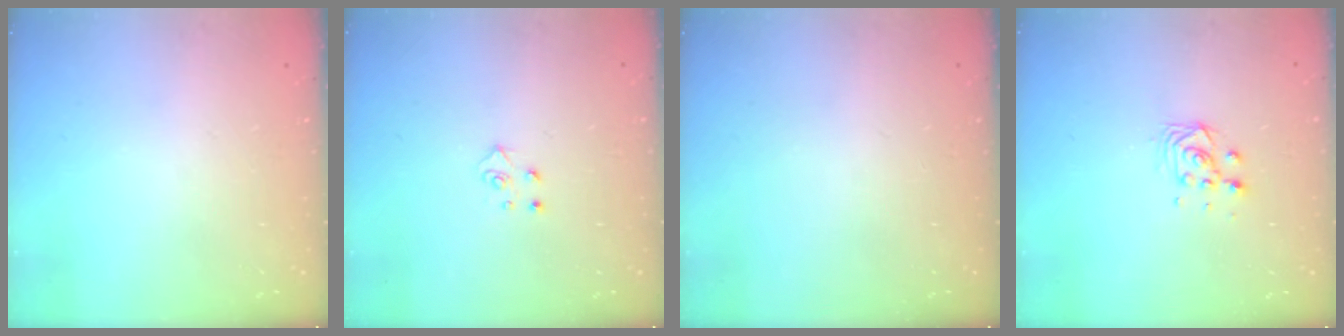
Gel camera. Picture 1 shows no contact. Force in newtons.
{"total": 3.9, "press": 3.9, "slide": 0.3}
{"total": 0.0}
{"total": 6.5, "press": 6.5, "slide": 0.1}